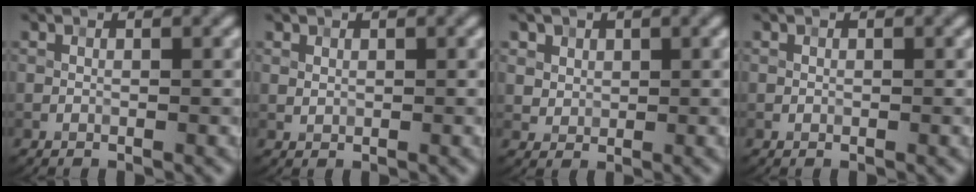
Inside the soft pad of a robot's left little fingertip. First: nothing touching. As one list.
[{"total": 0.7, "force": [0.4, 0.5, 0.3], "torque": [-0.008, 0.000, 0.011]}, {"total": 3.4, "force": [2.1, 2.4, 1.3], "torque": [-0.048, -0.003, 0.051]}, {"total": 0.0}]